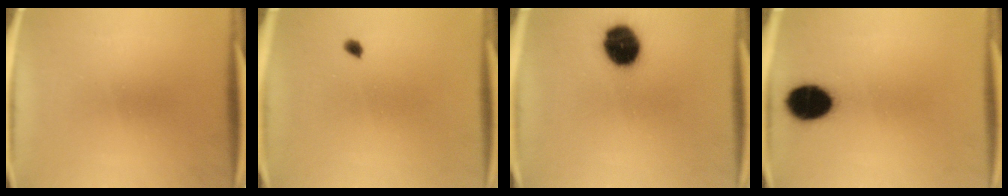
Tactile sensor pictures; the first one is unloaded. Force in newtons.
{"total": 1.1}
{"total": 12.2}
{"total": 11.5}